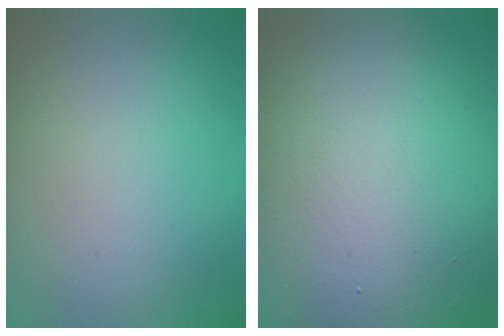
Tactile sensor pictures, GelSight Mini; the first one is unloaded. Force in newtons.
{"total": 15.6, "press": 15.5, "slide": 1.5}